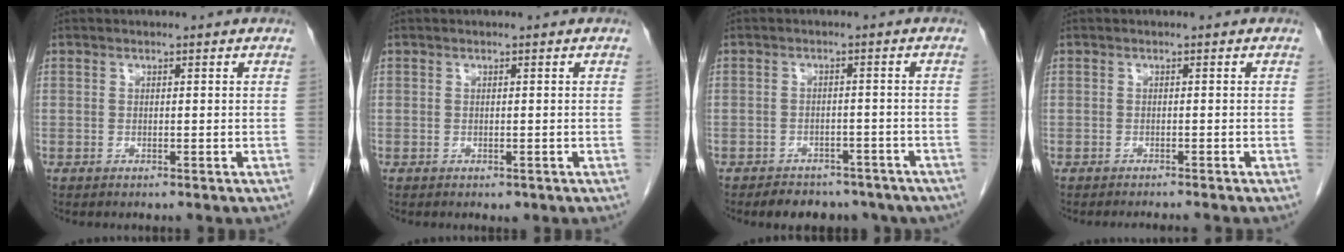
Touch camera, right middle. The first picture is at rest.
{"total": 0.6, "force": [-0.3, 0.4, 0.3], "torque": [-0.003, 0.001, 0.001]}
{"total": 10.1, "force": [-7.9, 5.3, 3.3], "torque": [-0.040, 0.003, -0.086]}
{"total": 2.4, "force": [-2.3, -0.5, 0.7], "torque": [-0.003, -0.003, -0.030]}